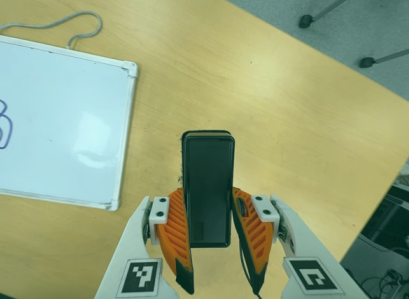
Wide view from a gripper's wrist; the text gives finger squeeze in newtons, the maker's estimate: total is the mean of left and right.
{"total": 4.8, "left": 3.4, "right": 6.2}